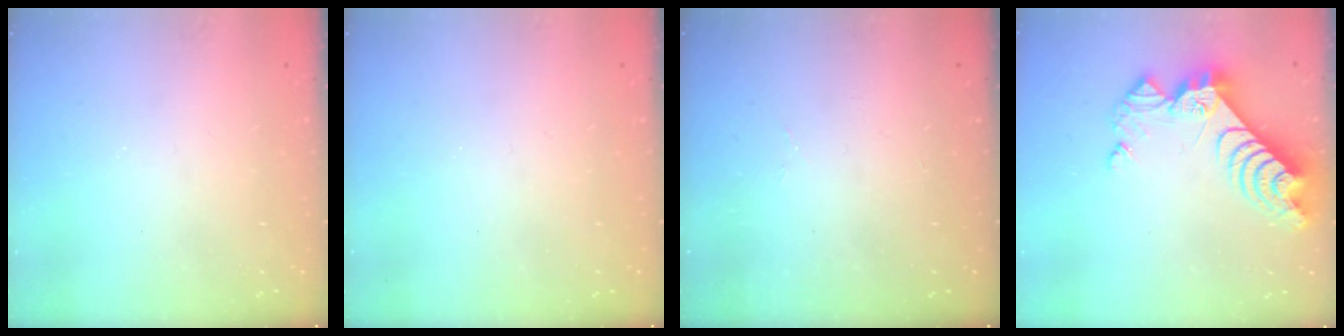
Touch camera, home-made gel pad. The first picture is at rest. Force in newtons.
{"total": 0.0}
{"total": 2.0, "press": 1.9, "slide": 0.8}
{"total": 12.7, "press": 12.6, "slide": 1.1}